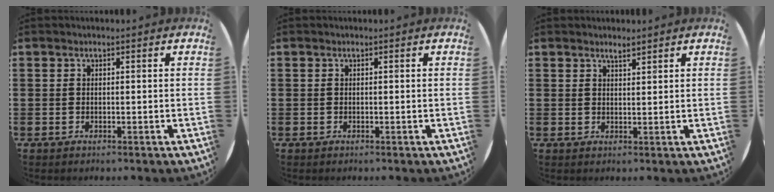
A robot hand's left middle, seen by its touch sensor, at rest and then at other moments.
{"total": 0.0}
{"total": 1.6, "force": [1.6, 0.1, 0.3], "torque": [-0.006, 0.001, 0.029]}